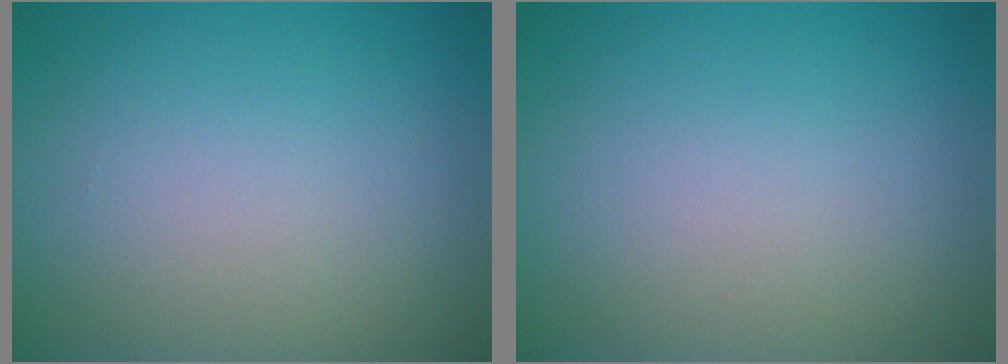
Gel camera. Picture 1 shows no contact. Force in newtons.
{"total": 0.0}